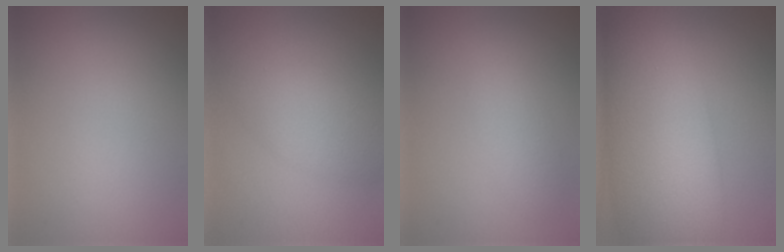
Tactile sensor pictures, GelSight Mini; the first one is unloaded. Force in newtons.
{"total": 3.3, "press": 3.3, "slide": 0.1}
{"total": 2.4, "press": 2.4, "slide": 0.0}
{"total": 12.3, "press": 12.3, "slide": 0.1}